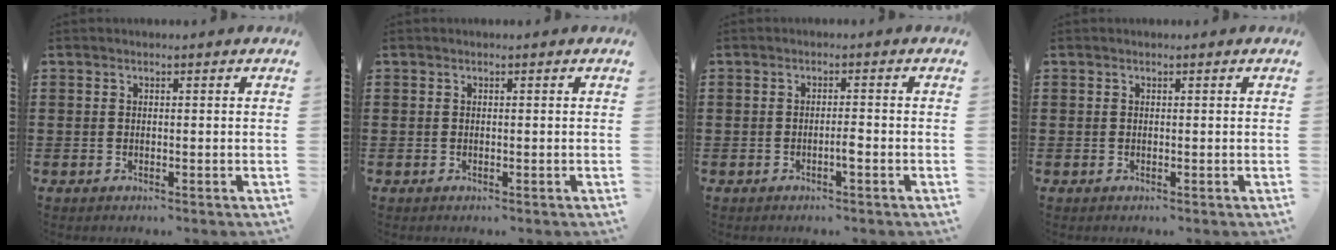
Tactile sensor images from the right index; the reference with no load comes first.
{"total": 0.0}
{"total": 1.8, "force": [-0.8, 0.2, 1.5], "torque": [-0.029, 0.000, -0.015]}
{"total": 0.0}